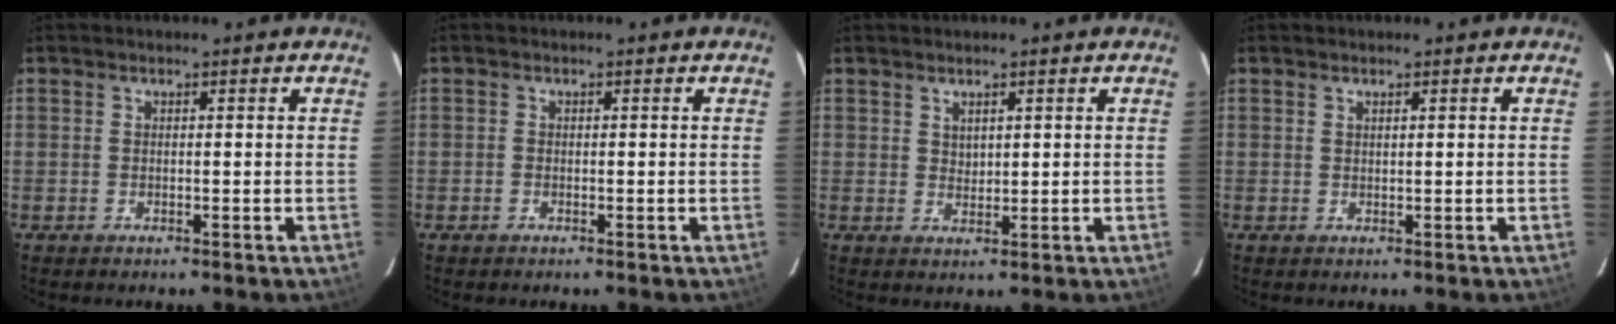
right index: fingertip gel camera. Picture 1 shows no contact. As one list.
[{"total": 0.7, "force": [-0.4, 0.5, 0.1], "torque": [-0.003, 0.000, -0.009]}, {"total": 1.9, "force": [1.4, 1.1, 0.7], "torque": [-0.008, 0.001, 0.027]}, {"total": 0.6, "force": [0.5, 0.1, 0.4], "torque": [-0.006, 0.001, 0.009]}]